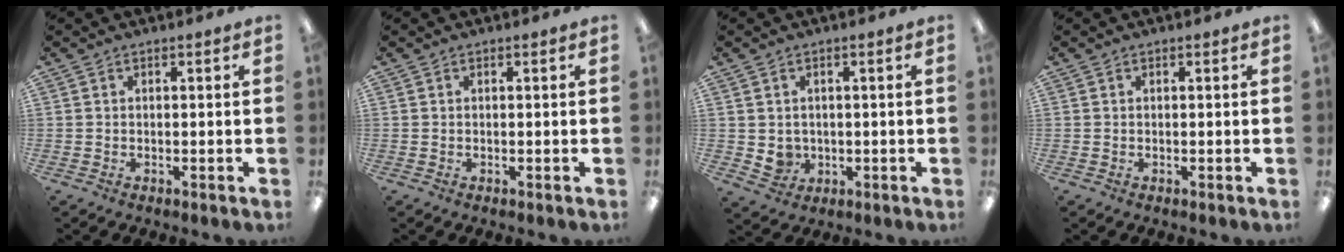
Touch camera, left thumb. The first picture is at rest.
{"total": 0.0}
{"total": 3.5, "force": [0.4, 3.3, 0.9], "torque": [-0.015, 0.002, 0.011]}
{"total": 0.0}